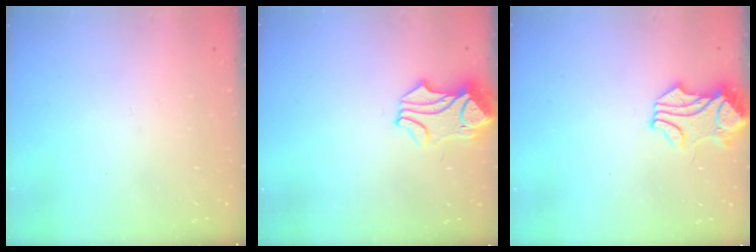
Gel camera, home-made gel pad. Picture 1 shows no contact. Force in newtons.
{"total": 1.3, "press": 0.2, "slide": 1.3}
{"total": 1.7, "press": 1.5, "slide": 0.8}